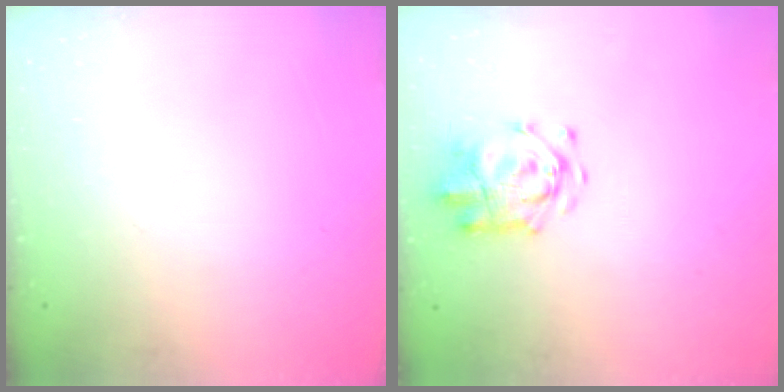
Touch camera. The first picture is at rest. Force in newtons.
{"total": 4.1, "press": 3.9, "slide": 1.1}